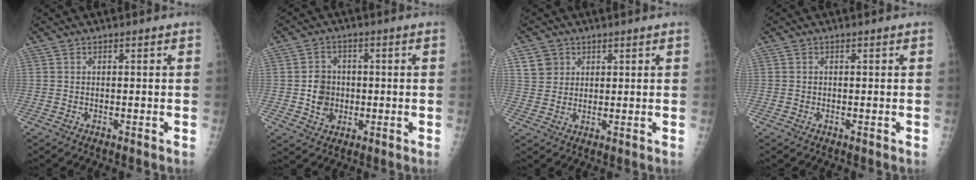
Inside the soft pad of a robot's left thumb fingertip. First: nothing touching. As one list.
[{"total": 6.2, "force": [-0.6, 5.5, 2.8], "torque": [-0.022, 0.006, -0.011]}, {"total": 4.2, "force": [2.0, 3.6, 0.8], "torque": [0.006, -0.009, 0.039]}, {"total": 0.6, "force": [-0.1, 0.5, 0.2], "torque": [-0.002, 0.002, -0.002]}]